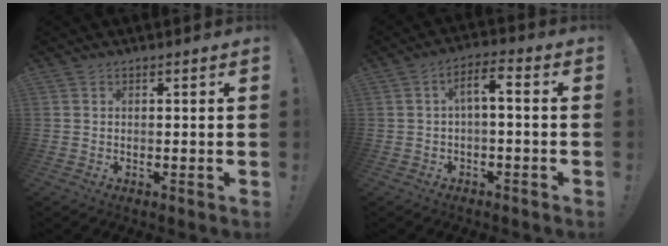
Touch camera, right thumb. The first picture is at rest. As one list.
[{"total": 5.6, "force": [-1.1, 2.0, 5.1], "torque": [-0.084, 0.009, -0.022]}]